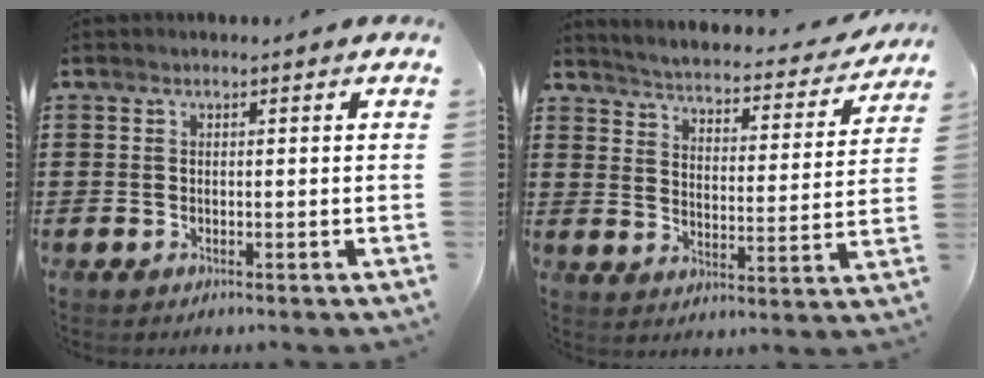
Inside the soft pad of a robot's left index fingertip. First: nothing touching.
{"total": 3.3, "force": [3.3, -0.2, 0.5], "torque": [-0.033, -0.032, 0.047]}